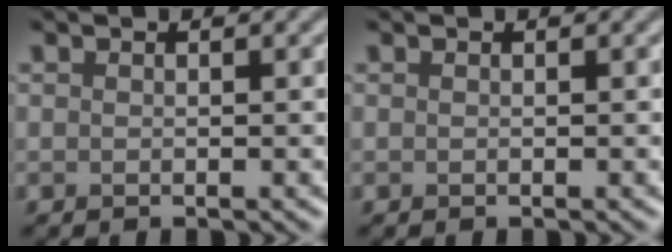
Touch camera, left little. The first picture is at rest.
{"total": 0.0}